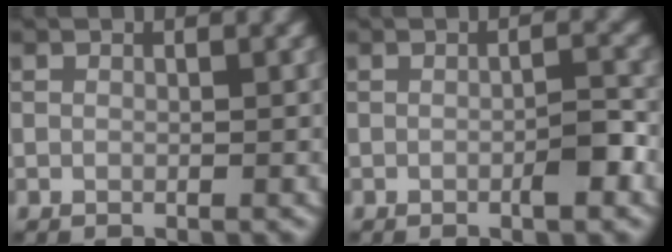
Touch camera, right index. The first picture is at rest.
{"total": 2.2, "force": [-0.8, 0.3, 2.0], "torque": [-0.031, 0.003, -0.015]}